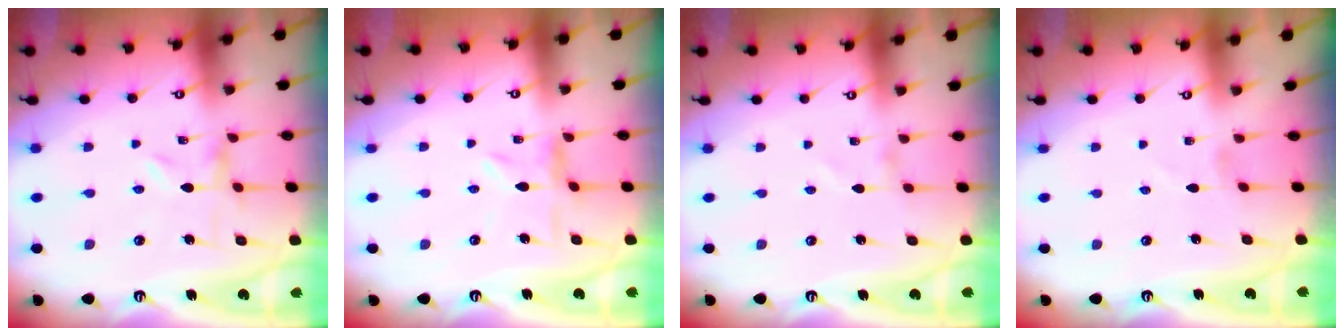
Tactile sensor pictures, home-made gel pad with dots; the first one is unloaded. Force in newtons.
{"total": 3.3, "press": 3.3, "slide": 0.3}
{"total": 1.0, "press": 1.0, "slide": 0.0}
{"total": 1.0, "press": 1.0, "slide": 0.1}